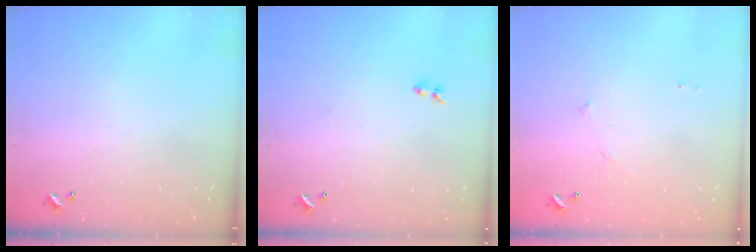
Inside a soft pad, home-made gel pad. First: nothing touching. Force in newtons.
{"total": 2.0, "press": 1.7, "slide": 1.0}
{"total": 7.6, "press": 7.5, "slide": 0.6}